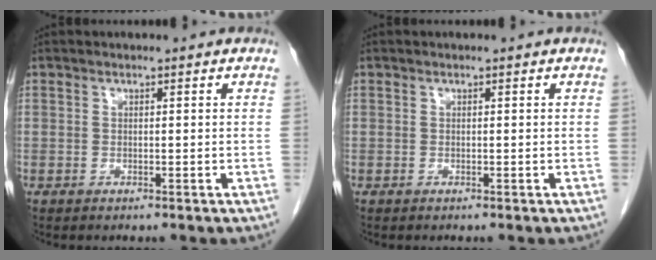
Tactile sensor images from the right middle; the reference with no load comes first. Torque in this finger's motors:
{"motor_torque": [0.49, -0.22, 0.03, 0.01]}